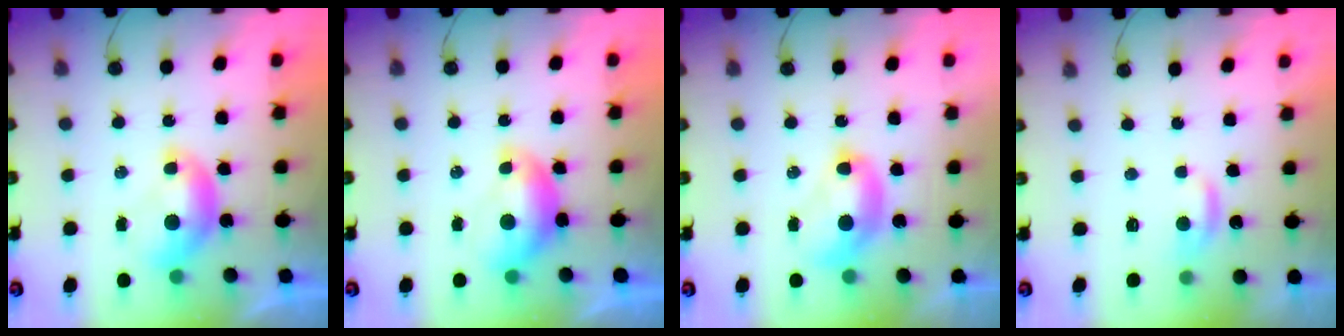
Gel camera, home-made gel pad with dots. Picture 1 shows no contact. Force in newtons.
{"total": 0.6, "press": 0.6, "slide": 0.2}
{"total": 2.5, "press": 2.5, "slide": 0.1}
{"total": 0.7, "press": 0.5, "slide": 0.5}